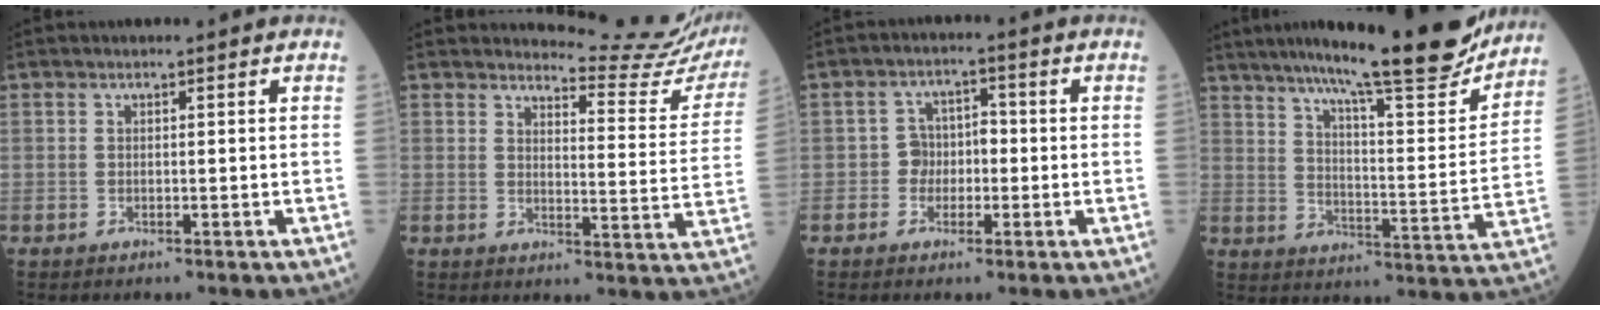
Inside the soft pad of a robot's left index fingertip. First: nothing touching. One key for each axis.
{"total": 13.7, "fx": 13.7, "fy": -0.1, "fz": 1.2, "tx": -0.008, "ty": -0.103, "tz": 0.140}
{"total": 3.7, "fx": -1.0, "fy": 3.1, "fz": 1.8, "tx": -0.025, "ty": 0.013, "tz": -0.026}
{"total": 22.4, "fx": 19.2, "fy": 1.8, "fz": 11.5, "tx": -0.179, "ty": -0.030, "tz": 0.265}